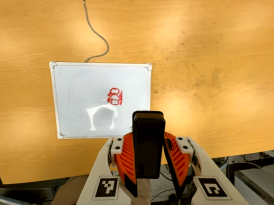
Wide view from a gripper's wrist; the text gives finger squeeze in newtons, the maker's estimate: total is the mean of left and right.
{"total": 6.2, "left": 4.8, "right": 7.6}